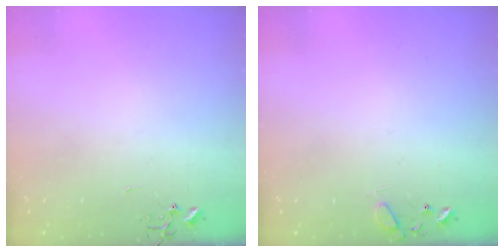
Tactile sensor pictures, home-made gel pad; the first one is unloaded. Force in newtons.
{"total": 9.0, "press": 9.0, "slide": 0.6}